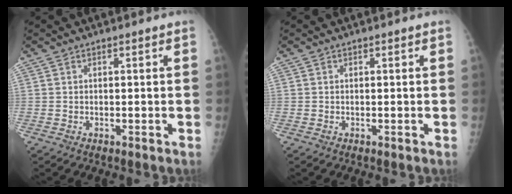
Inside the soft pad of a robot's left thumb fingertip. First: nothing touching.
{"total": 0.0}